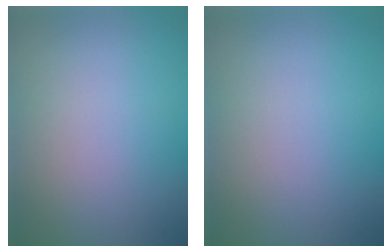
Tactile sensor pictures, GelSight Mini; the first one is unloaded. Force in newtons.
{"total": 0.0}